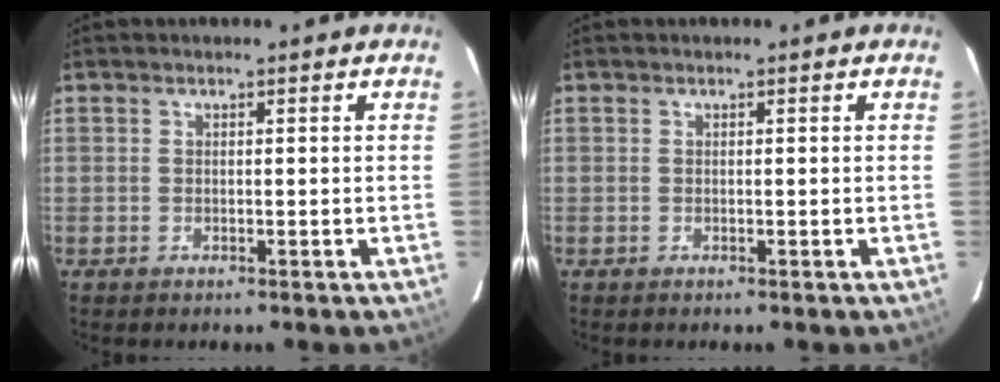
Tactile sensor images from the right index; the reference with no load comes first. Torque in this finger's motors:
{"motor_torque": [0.00, 0.00, 0.00, 0.00]}